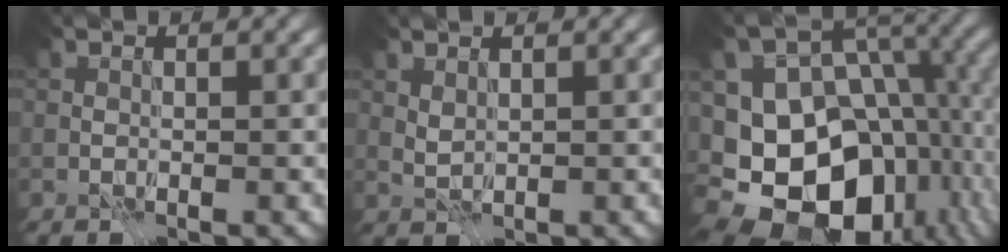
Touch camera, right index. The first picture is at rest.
{"total": 1.0, "force": [0.7, 0.3, 0.7], "torque": [-0.016, -0.002, 0.016]}
{"total": 16.4, "force": [-5.0, 11.3, 10.9], "torque": [-0.174, -0.026, -0.068]}